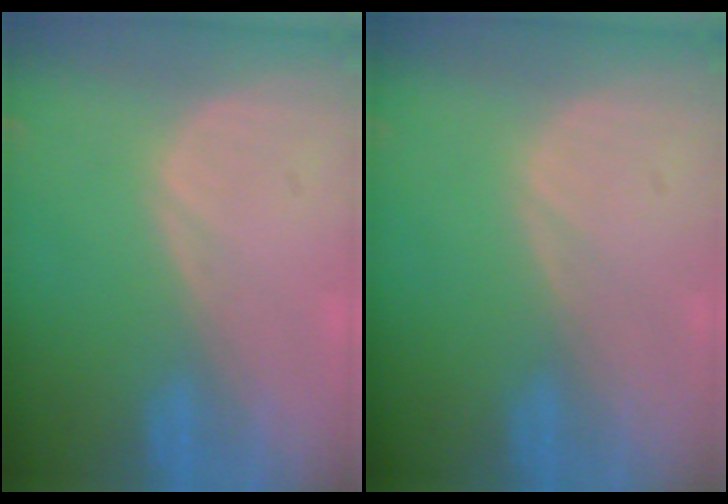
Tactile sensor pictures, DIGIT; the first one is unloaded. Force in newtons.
{"total": 0.0}